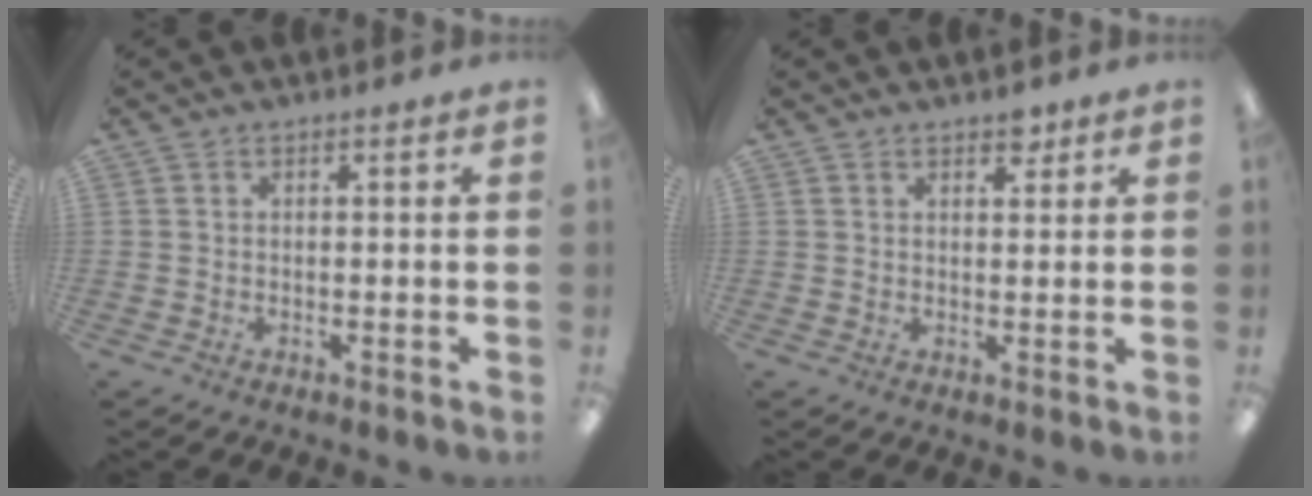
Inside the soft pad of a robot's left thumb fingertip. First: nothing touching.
{"total": 2.5, "force": [2.0, 1.1, 1.0], "torque": [-0.007, -0.007, 0.034]}